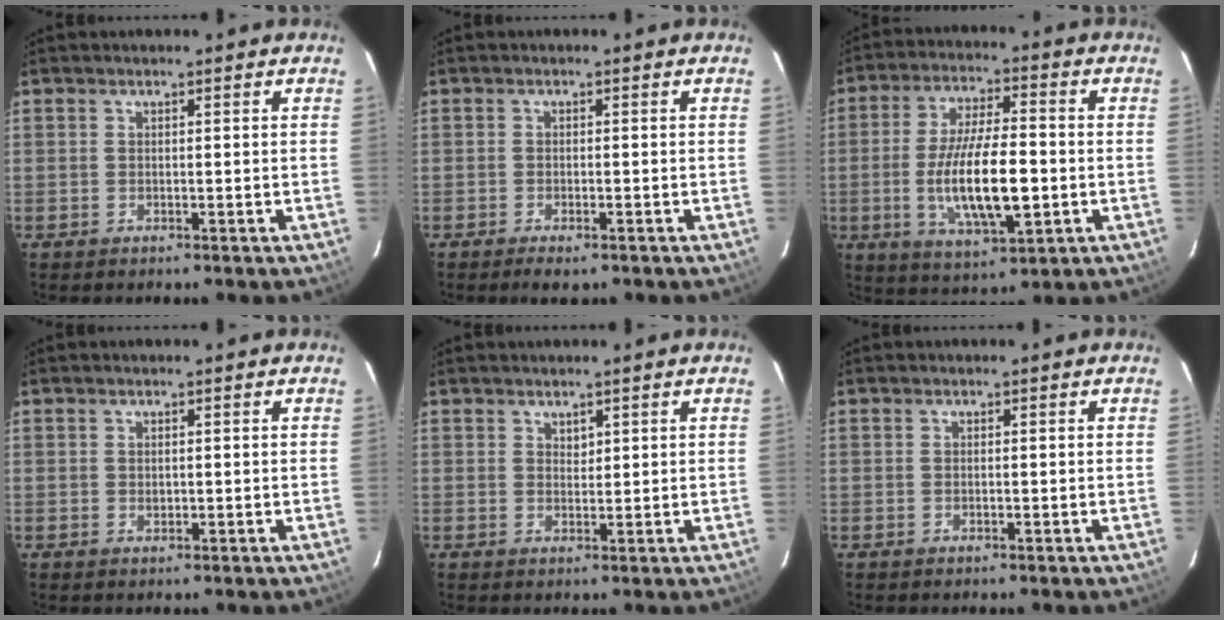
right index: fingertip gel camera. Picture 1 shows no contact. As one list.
[{"total": 2.6, "force": [-1.8, 0.8, 1.7], "torque": [-0.033, -0.009, -0.030]}, {"total": 14.7, "force": [-2.6, 4.5, 13.7], "torque": [-0.264, -0.014, -0.039]}, {"total": 0.8, "force": [0.2, 0.6, 0.4], "torque": [-0.006, 0.002, 0.005]}, {"total": 1.4, "force": [1.1, 0.8, 0.4], "torque": [-0.002, 0.001, 0.019]}, {"total": 0.0}]